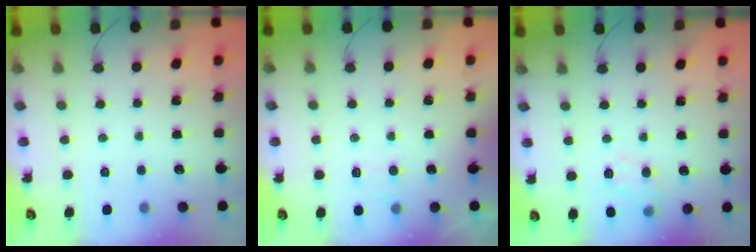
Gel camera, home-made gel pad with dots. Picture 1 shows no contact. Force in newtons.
{"total": 3.5, "press": 3.3, "slide": 1.1}
{"total": 9.2, "press": 9.1, "slide": 1.2}